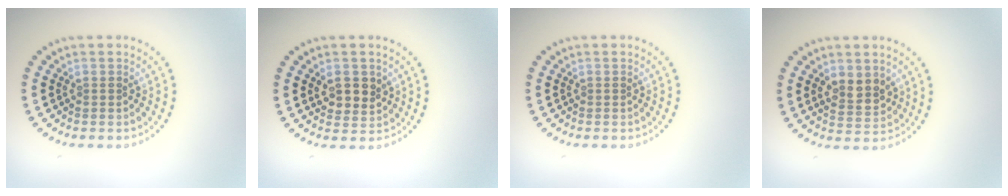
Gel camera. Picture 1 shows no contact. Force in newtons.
{"total": 2.6, "press": 2.4, "slide": 1.0}
{"total": 0.0}
{"total": 2.6, "press": 2.5, "slide": 0.7}